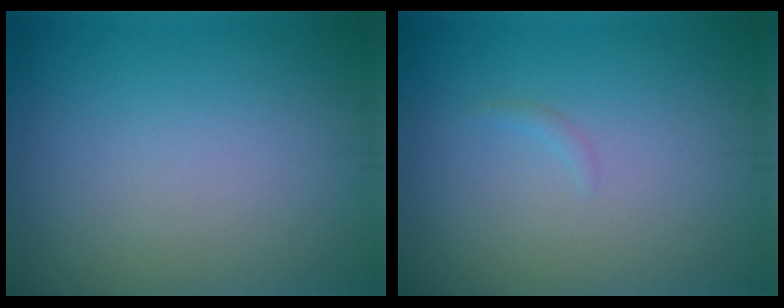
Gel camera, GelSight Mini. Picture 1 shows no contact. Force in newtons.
{"total": 0.5, "press": 0.5, "slide": 0.1}